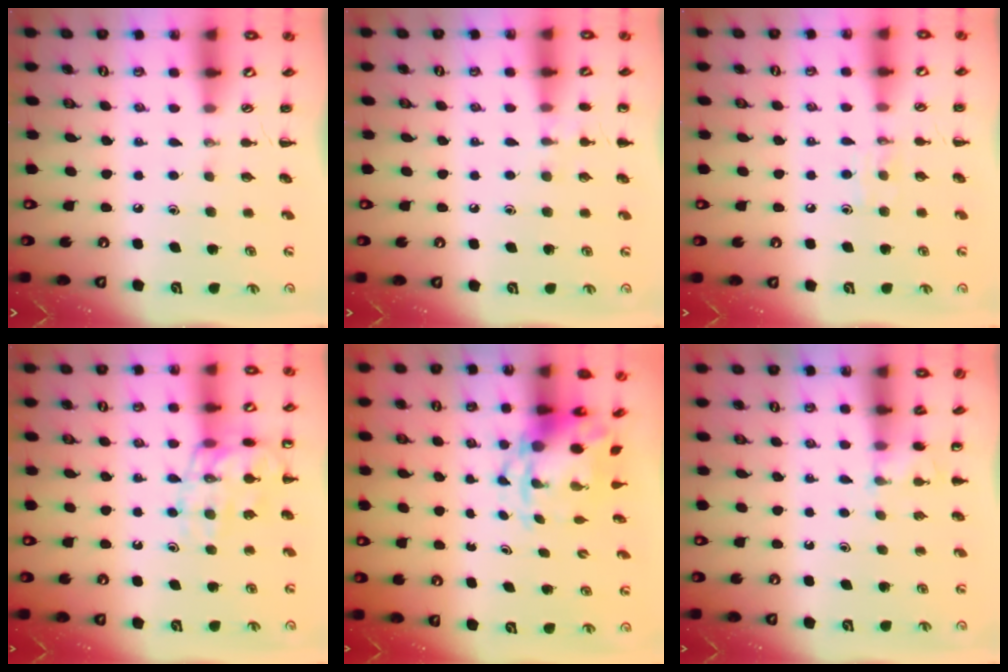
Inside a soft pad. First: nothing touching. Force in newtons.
{"total": 6.2, "press": 5.9, "slide": 1.9}
{"total": 4.8, "press": 4.6, "slide": 1.3}
{"total": 14.0, "press": 13.9, "slide": 1.6}
{"total": 3.8, "press": 3.7, "slide": 0.8}
{"total": 4.2, "press": 4.1, "slide": 1.1}